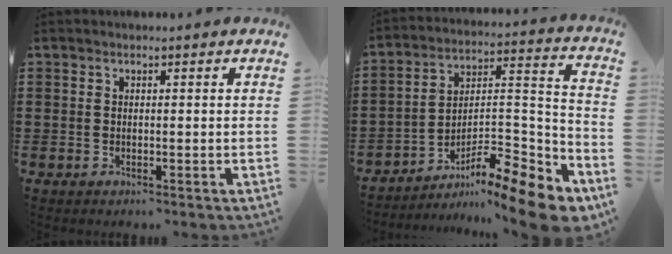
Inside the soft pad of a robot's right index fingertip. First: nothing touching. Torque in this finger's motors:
{"motor_torque": [1.24, -0.48, 0.52, 0.11]}